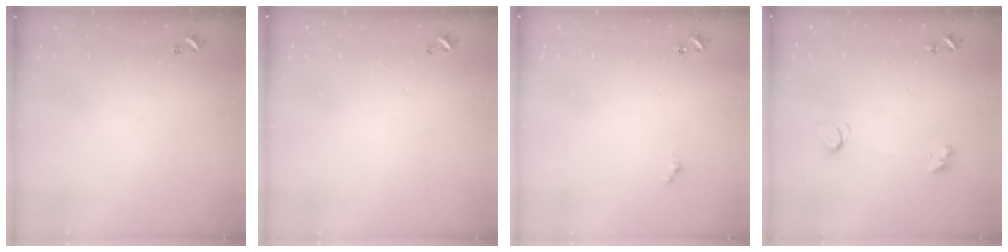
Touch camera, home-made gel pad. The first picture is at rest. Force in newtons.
{"total": 2.8, "press": 2.8, "slide": 0.1}
{"total": 0.0}
{"total": 2.6, "press": 2.6, "slide": 0.5}